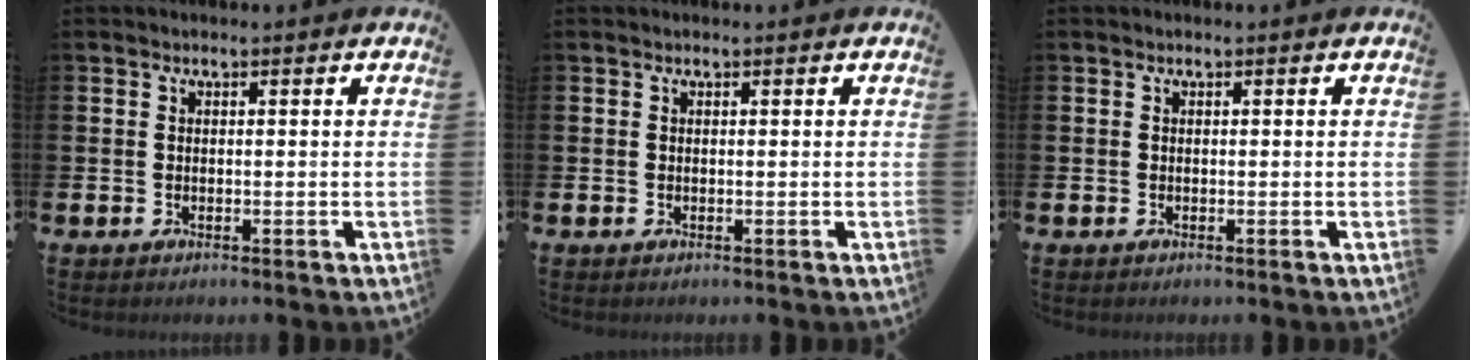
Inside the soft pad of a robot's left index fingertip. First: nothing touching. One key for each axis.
{"total": 0.0}
{"total": 0.0}